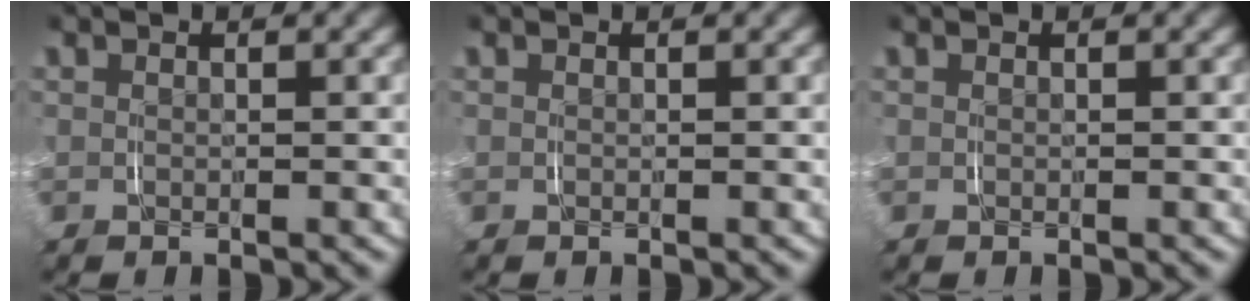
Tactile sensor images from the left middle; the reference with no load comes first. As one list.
[{"total": 0.0}, {"total": 0.0}]